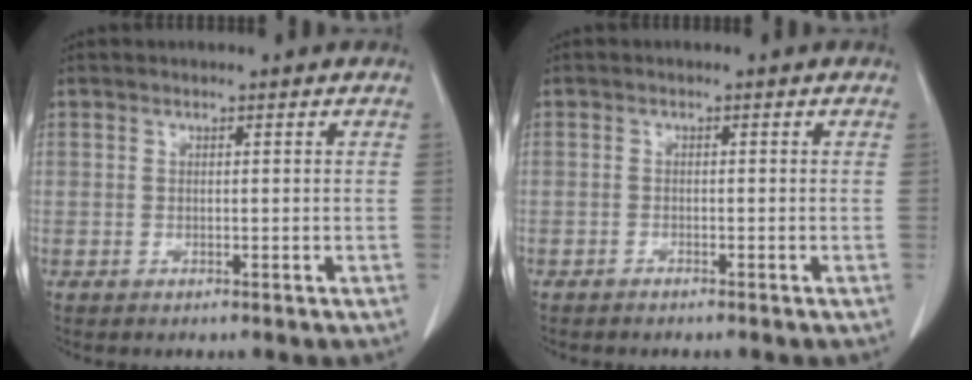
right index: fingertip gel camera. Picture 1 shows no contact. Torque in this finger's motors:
{"motor_torque": [0.09, -0.08, 0.02, 0.01]}